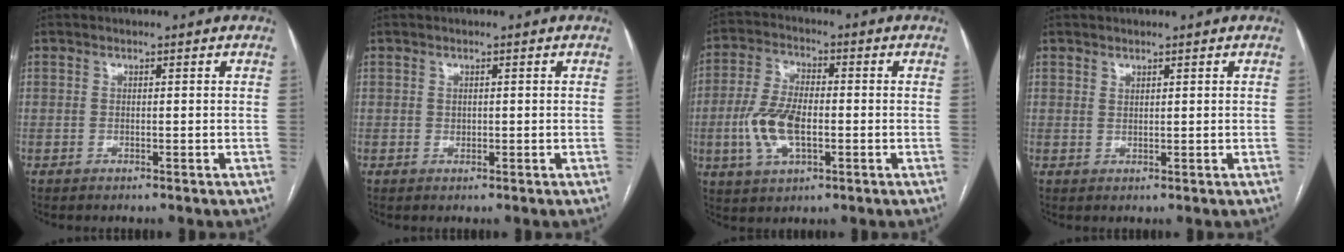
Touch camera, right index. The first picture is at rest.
{"total": 0.6, "force": [0.3, 0.5, 0.2], "torque": [-0.006, 0.002, 0.007]}
{"total": 9.4, "force": [-1.9, 4.2, 8.2], "torque": [-0.185, 0.007, -0.034]}
{"total": 0.7, "force": [0.6, 0.2, 0.2], "torque": [-0.001, -0.005, 0.012]}